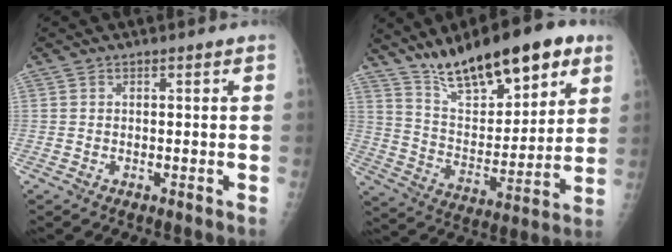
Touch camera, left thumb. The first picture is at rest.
{"total": 21.3, "force": [13.9, 7.8, 14.1], "torque": [-0.184, -0.057, 0.236]}